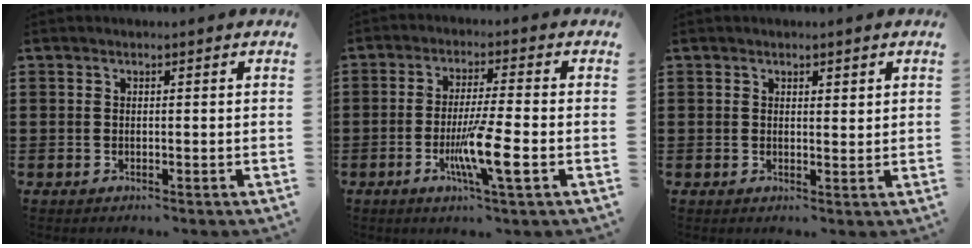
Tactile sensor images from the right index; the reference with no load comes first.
{"total": 9.6, "force": [-3.0, 0.7, 9.0], "torque": [-0.165, -0.015, -0.053]}
{"total": 1.2, "force": [1.0, 0.6, 0.2], "torque": [0.002, 0.001, 0.018]}